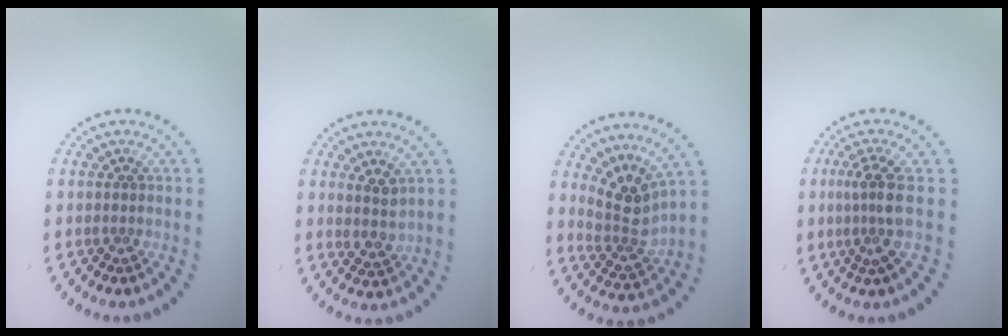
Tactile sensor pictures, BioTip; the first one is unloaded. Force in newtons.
{"total": 2.0, "press": 1.8, "slide": 1.0}
{"total": 3.3, "press": 2.3, "slide": 2.4}
{"total": 2.8, "press": 2.1, "slide": 1.9}